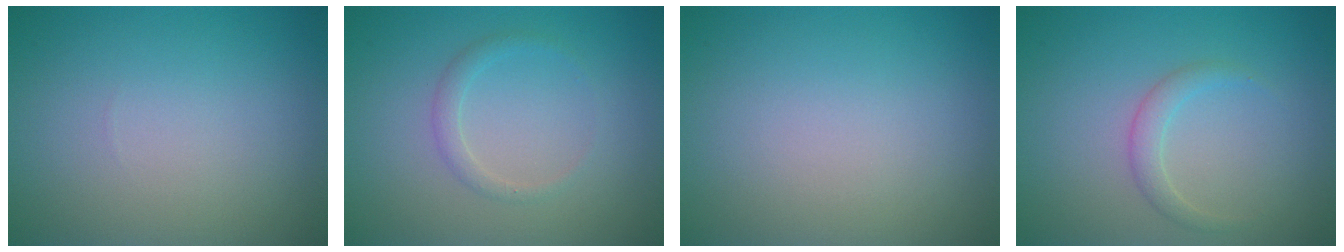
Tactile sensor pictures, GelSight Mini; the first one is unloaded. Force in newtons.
{"total": 1.2, "press": 1.2, "slide": 0.0}
{"total": 0.0}
{"total": 1.6, "press": 1.6, "slide": 0.2}